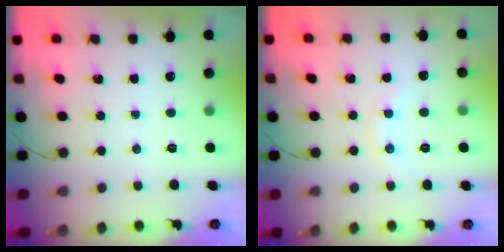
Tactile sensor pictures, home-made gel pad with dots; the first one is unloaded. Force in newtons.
{"total": 6.1, "press": 5.8, "slide": 1.8}